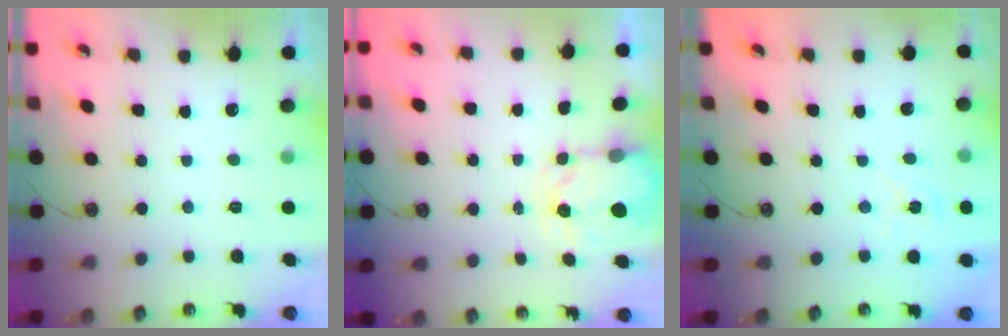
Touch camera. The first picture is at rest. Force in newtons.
{"total": 3.3, "press": 3.3, "slide": 0.4}
{"total": 1.6, "press": 1.5, "slide": 0.3}